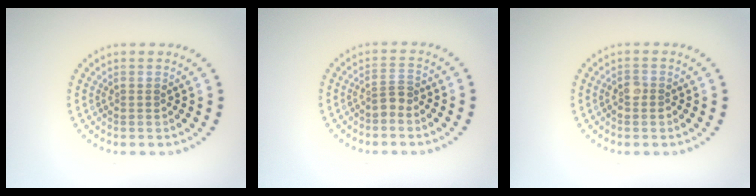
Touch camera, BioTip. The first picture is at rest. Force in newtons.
{"total": 1.7, "press": 1.3, "slide": 1.0}
{"total": 1.0, "press": 0.9, "slide": 0.5}